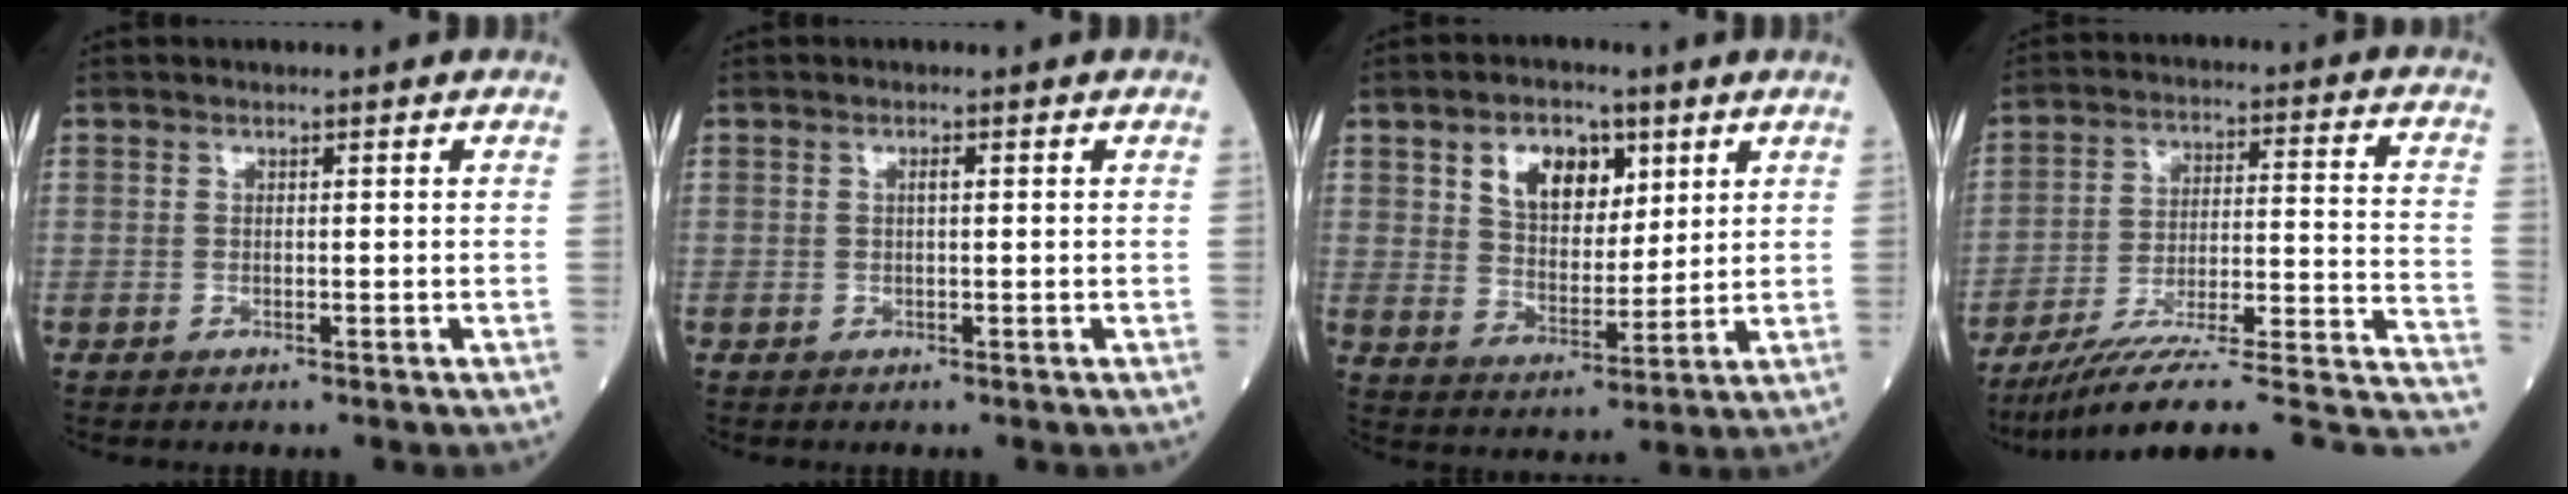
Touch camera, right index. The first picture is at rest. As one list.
[{"total": 0.8, "force": [0.1, 0.1, 0.8], "torque": [-0.015, 0.002, 0.001]}, {"total": 8.8, "force": [4.1, 5.3, 5.8], "torque": [-0.101, 0.015, 0.077]}, {"total": 22.2, "force": [-17.8, 2.1, 13.1], "torque": [-0.116, 0.025, -0.260]}]